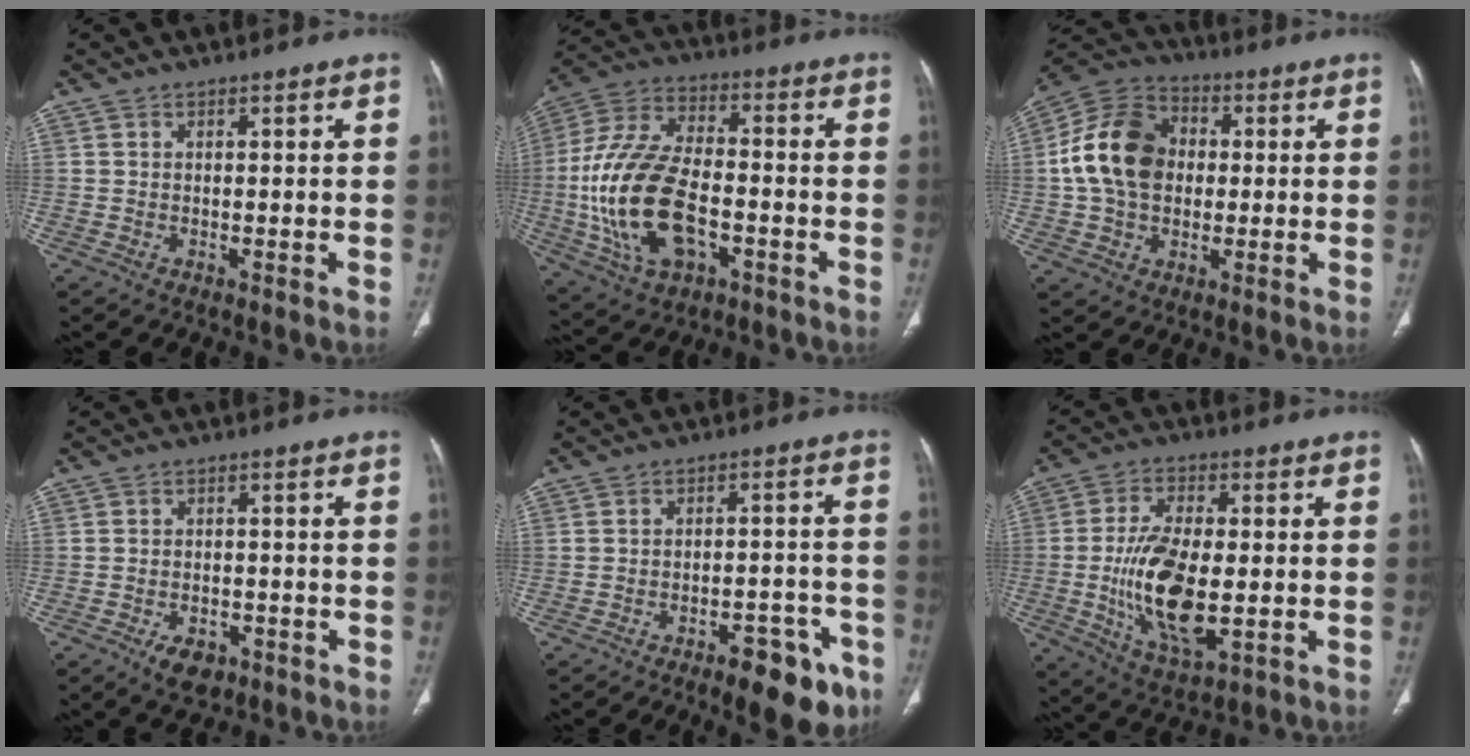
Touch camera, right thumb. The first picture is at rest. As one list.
[{"total": 20.7, "force": [-4.5, 11.6, 16.6], "torque": [-0.337, 0.019, -0.075]}, {"total": 15.6, "force": [0.9, 11.7, 10.3], "torque": [-0.168, 0.025, 0.006]}, {"total": 4.9, "force": [-2.8, 3.0, 2.8], "torque": [-0.038, 0.009, -0.039]}, {"total": 11.5, "force": [-6.7, 4.8, 8.0], "torque": [-0.077, 0.036, -0.085]}, {"total": 15.4, "force": [-2.0, 7.0, 13.5], "torque": [-0.255, -0.010, -0.028]}]